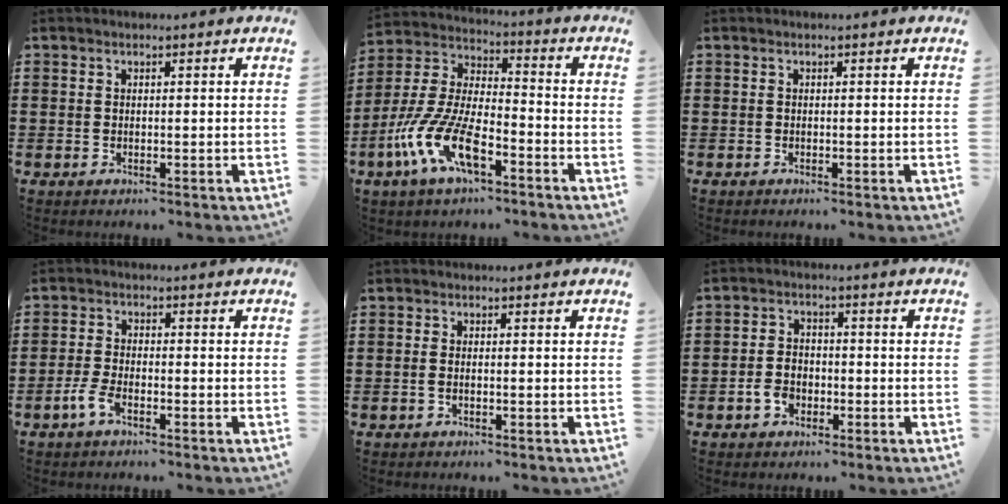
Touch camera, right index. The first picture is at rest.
{"total": 11.5, "force": [-6.3, 4.1, 8.8], "torque": [-0.226, -0.019, -0.130]}
{"total": 0.0}
{"total": 3.2, "force": [-2.0, 1.0, 2.2], "torque": [-0.061, -0.004, -0.044]}
{"total": 0.9, "force": [-0.4, 0.2, 0.8], "torque": [-0.016, -0.005, -0.005]}
{"total": 3.5, "force": [-1.7, 2.4, 1.9], "torque": [-0.048, 0.000, -0.035]}